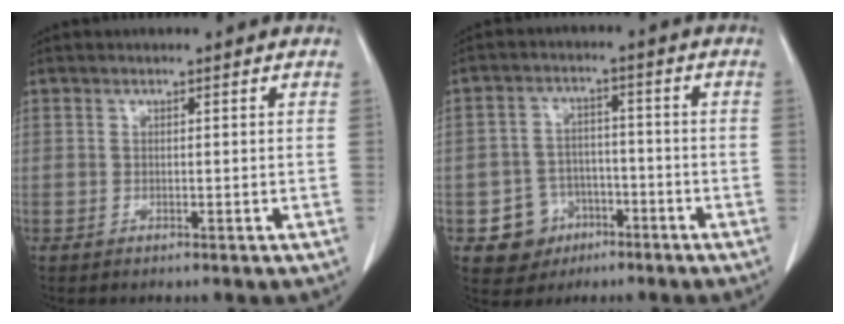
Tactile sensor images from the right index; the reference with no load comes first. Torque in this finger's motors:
{"motor_torque": [-0.33, -0.09, -0.95, -0.21]}